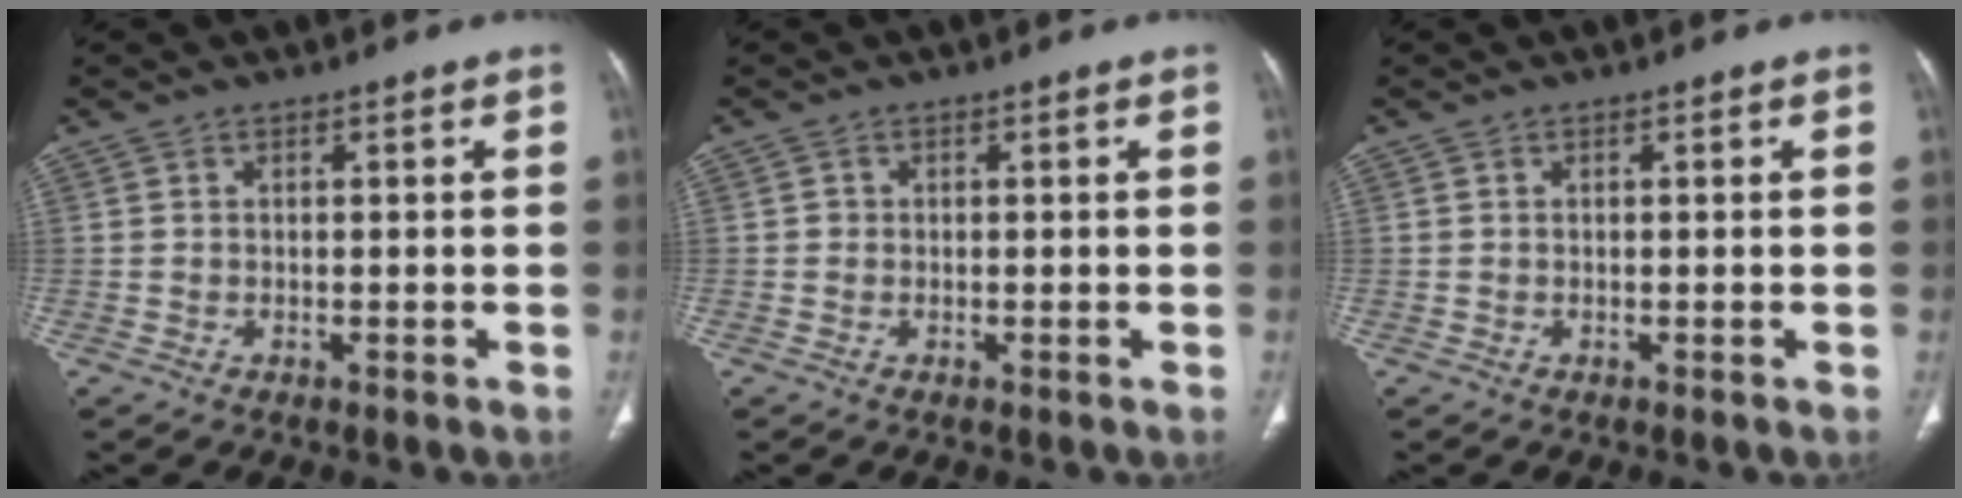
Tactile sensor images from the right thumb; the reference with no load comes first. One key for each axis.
{"total": 0.8, "fx": 0.0, "fy": 0.7, "fz": 0.1, "tx": 0.002, "ty": 0.003, "tz": -0.001}
{"total": 0.0}